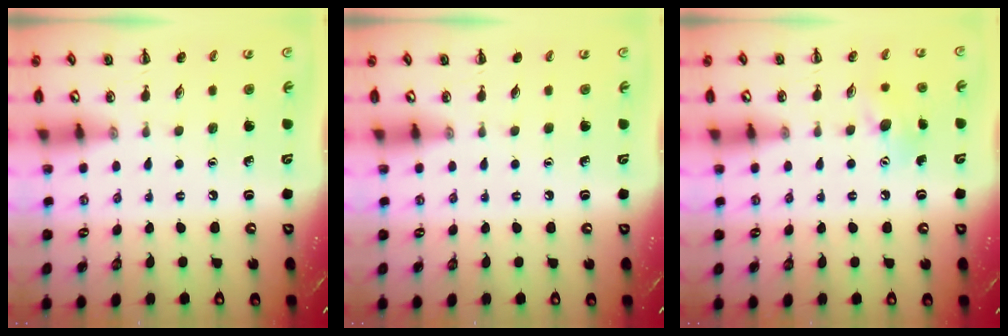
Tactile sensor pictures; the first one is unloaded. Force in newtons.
{"total": 0.0}
{"total": 6.8, "press": 6.6, "slide": 1.3}